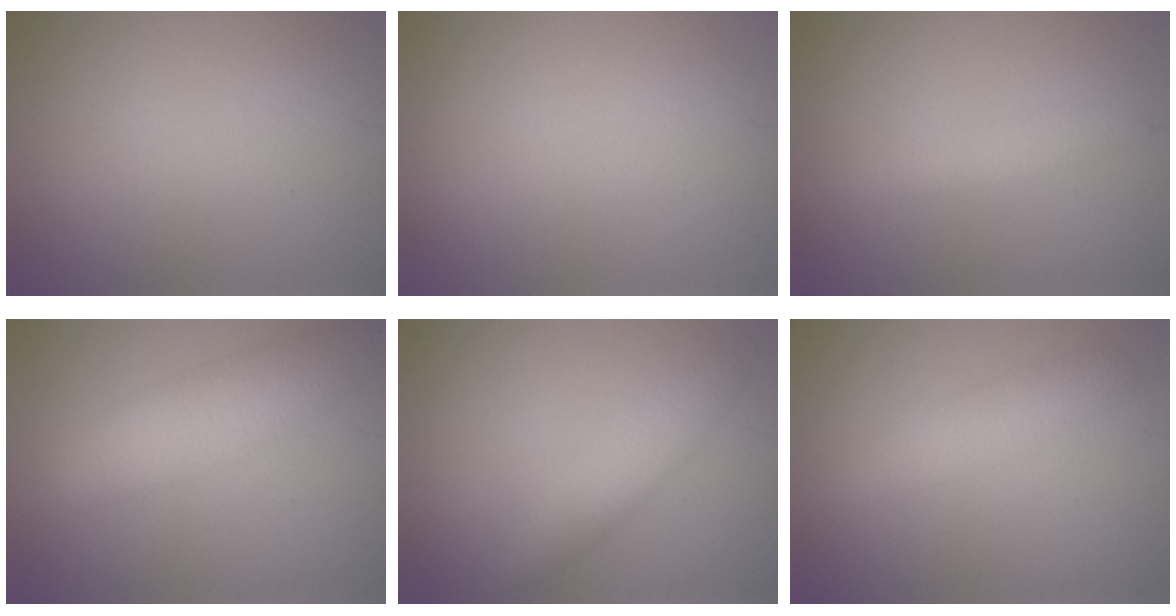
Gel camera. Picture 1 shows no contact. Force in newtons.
{"total": 0.0}
{"total": 1.8, "press": 1.8, "slide": 0.1}
{"total": 5.4, "press": 5.4, "slide": 0.5}
{"total": 2.4, "press": 2.4, "slide": 0.1}
{"total": 2.8, "press": 2.8, "slide": 0.0}